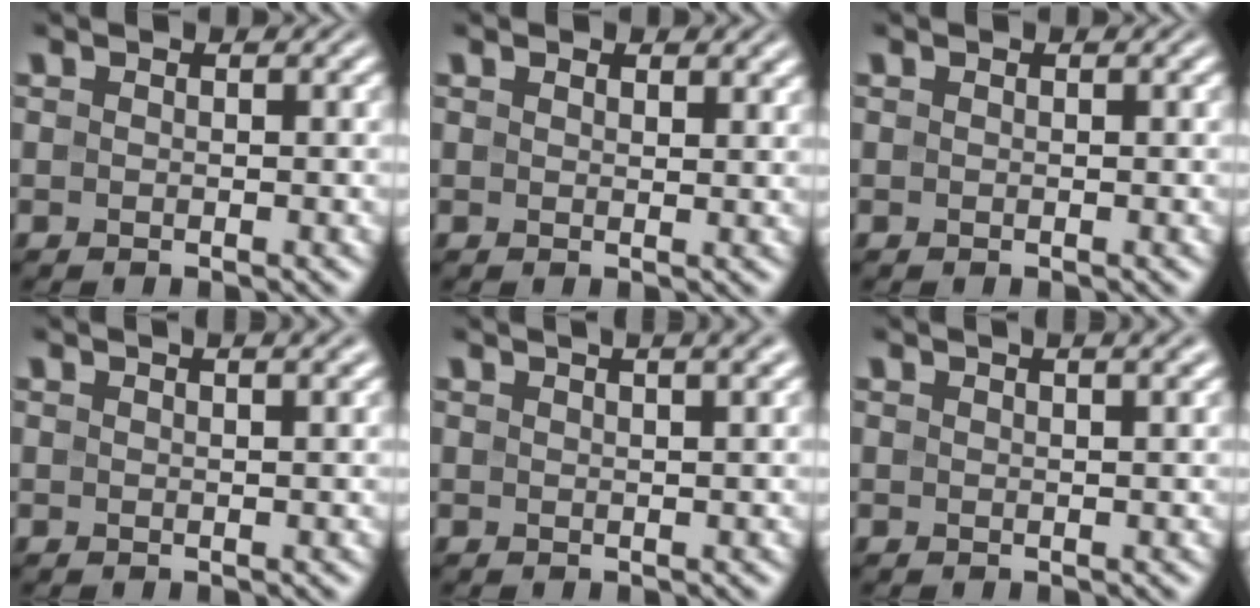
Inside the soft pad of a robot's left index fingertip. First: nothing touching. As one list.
[{"total": 1.6, "force": [1.2, 0.6, 0.8], "torque": [-0.012, -0.003, 0.022]}, {"total": 0.0}, {"total": 4.7, "force": [3.0, 2.0, 3.0], "torque": [-0.005, 0.032, 0.000]}, {"total": 7.0, "force": [4.3, 3.0, 4.7], "torque": [-0.023, 0.052, 0.020]}, {"total": 5.3, "force": [3.3, 2.3, 3.5], "torque": [-0.013, 0.039, 0.007]}]